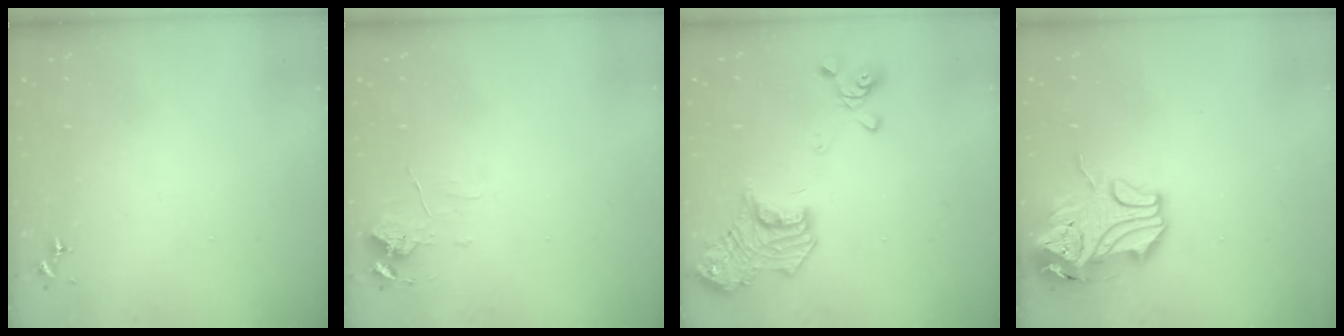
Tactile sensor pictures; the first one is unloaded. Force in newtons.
{"total": 6.8, "press": 6.8, "slide": 0.5}
{"total": 20.7, "press": 20.7, "slide": 1.8}
{"total": 13.0, "press": 12.9, "slide": 1.8}